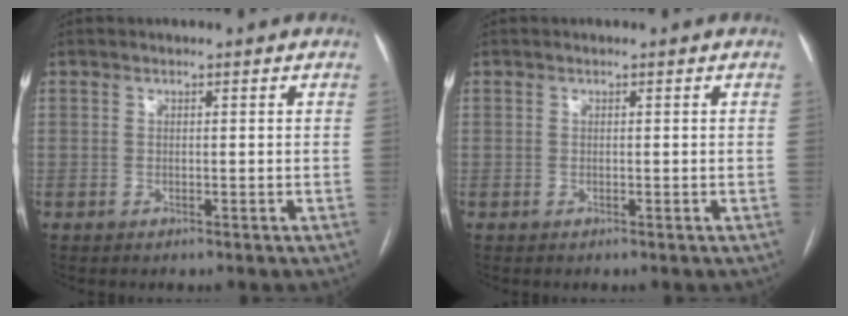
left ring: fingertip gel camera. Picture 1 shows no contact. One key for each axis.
{"total": 0.0}